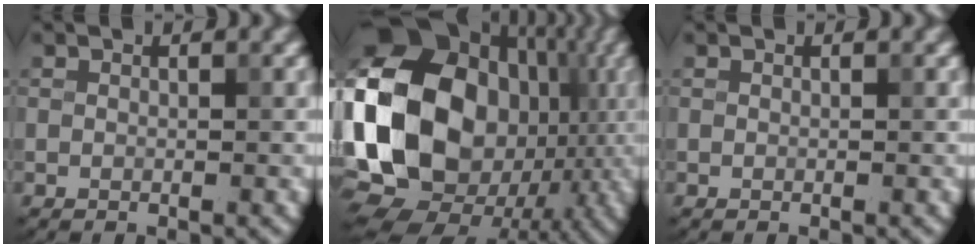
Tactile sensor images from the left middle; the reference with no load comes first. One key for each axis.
{"total": 21.0, "fx": -0.5, "fy": 16.5, "fz": 13.0, "tx": -0.260, "ty": 0.005, "tz": 0.003}
{"total": 0.0}